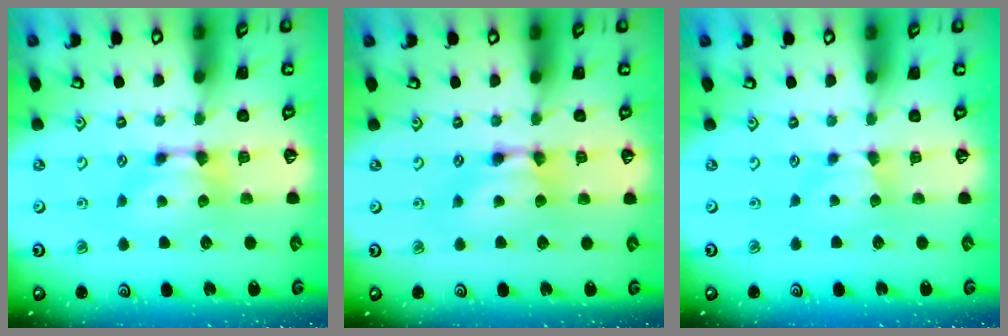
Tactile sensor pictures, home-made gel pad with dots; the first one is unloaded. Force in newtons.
{"total": 1.8, "press": 1.7, "slide": 0.0}
{"total": 1.4, "press": 1.4, "slide": 0.3}